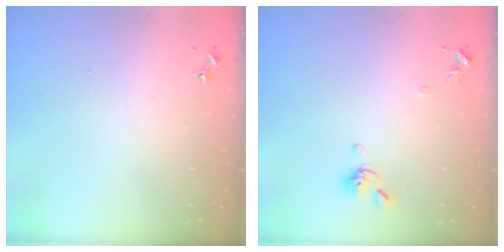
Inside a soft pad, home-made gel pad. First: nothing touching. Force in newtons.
{"total": 8.6, "press": 8.5, "slide": 1.1}